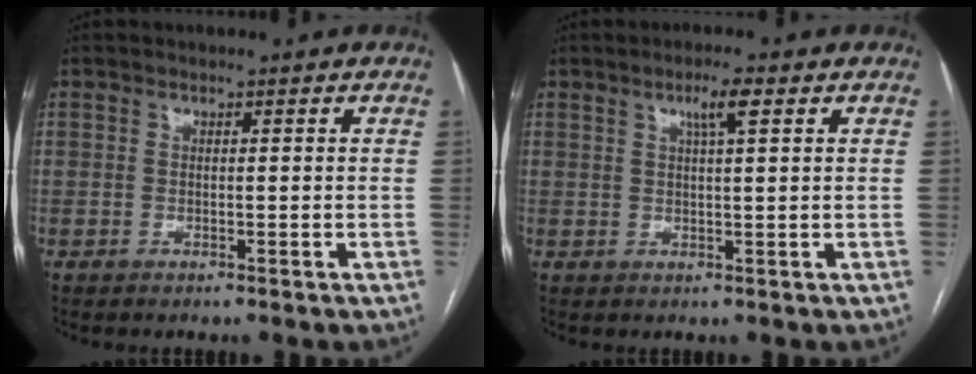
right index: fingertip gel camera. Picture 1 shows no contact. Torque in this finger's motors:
{"motor_torque": [0.43, 0.14, 0.07, 0.03]}